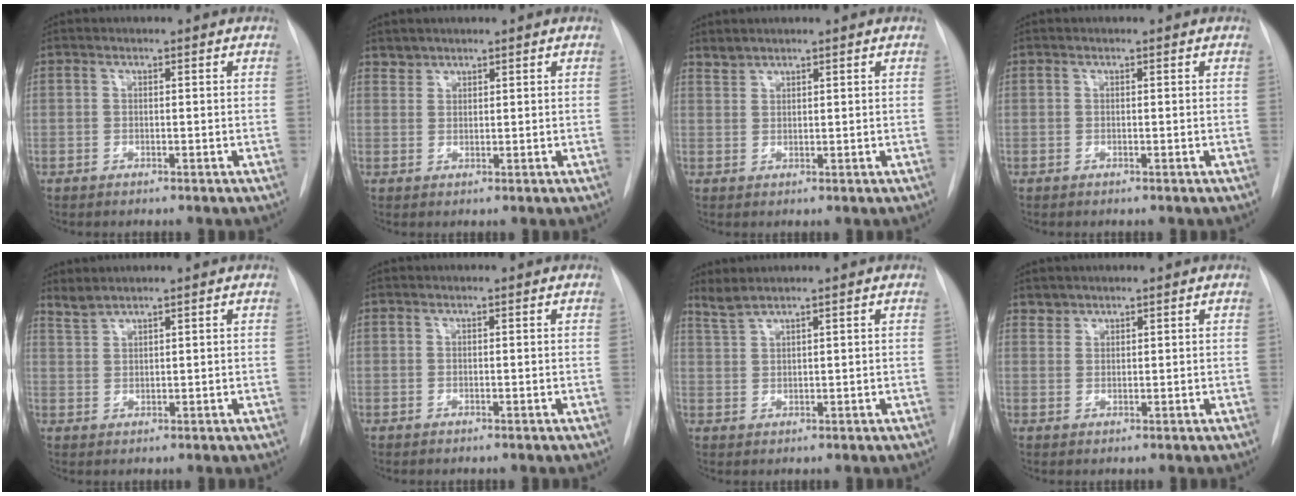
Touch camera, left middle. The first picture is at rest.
{"total": 1.5, "force": [1.3, 0.6, -0.3], "torque": [0.010, 0.004, 0.022]}
{"total": 1.5, "force": [1.5, 0.2, -0.1], "torque": [0.000, 0.004, 0.031]}
{"total": 0.0}
{"total": 1.9, "force": [1.9, 0.1, 0.0], "torque": [-0.002, 0.006, 0.043]}
{"total": 0.0}
{"total": 2.4, "force": [2.2, -0.3, 0.8], "torque": [-0.025, 0.009, 0.053]}
{"total": 1.4, "force": [1.3, 0.6, -0.3], "torque": [0.011, 0.004, 0.020]}